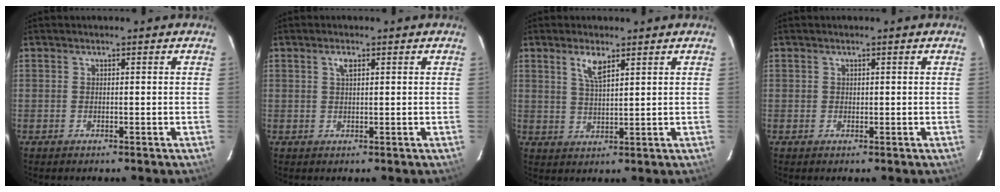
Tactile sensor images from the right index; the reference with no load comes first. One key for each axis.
{"total": 1.6, "fx": 0.8, "fy": 0.6, "fz": 1.3, "tx": -0.025, "ty": 0.004, "tz": 0.013}
{"total": 4.3, "fx": 2.5, "fy": 1.2, "fz": 3.2, "tx": -0.062, "ty": 0.001, "tz": 0.050}
{"total": 0.5, "fx": 0.1, "fy": 0.5, "fz": 0.0, "tx": 0.002, "ty": 0.002, "tz": 0.003}